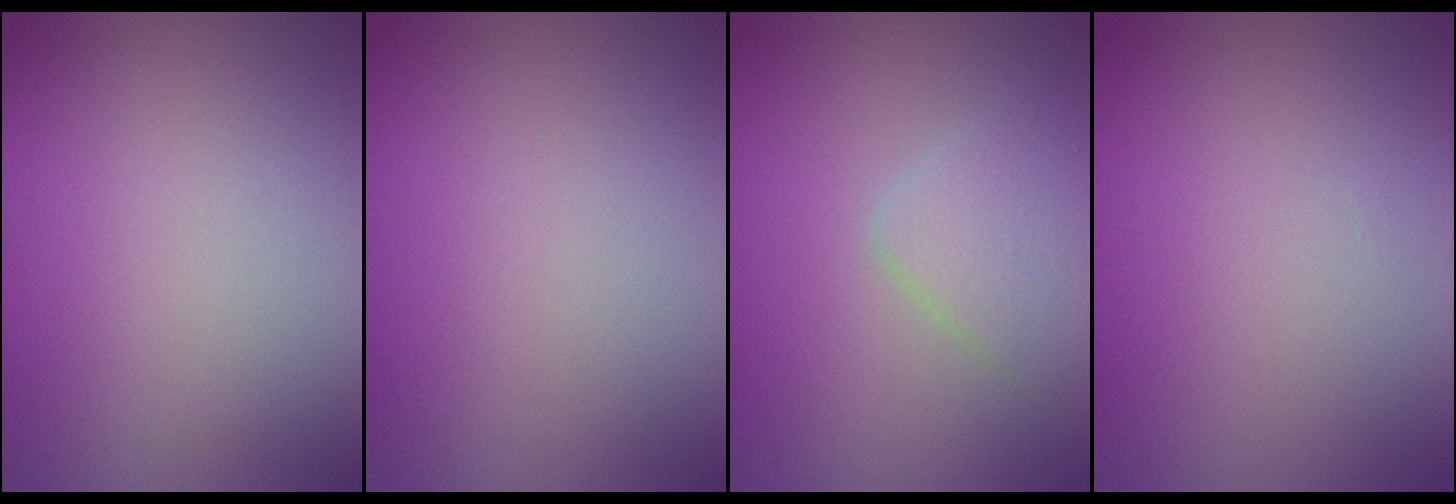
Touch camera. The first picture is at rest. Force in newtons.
{"total": 0.0}
{"total": 2.9, "press": 2.9, "slide": 0.1}
{"total": 0.0}